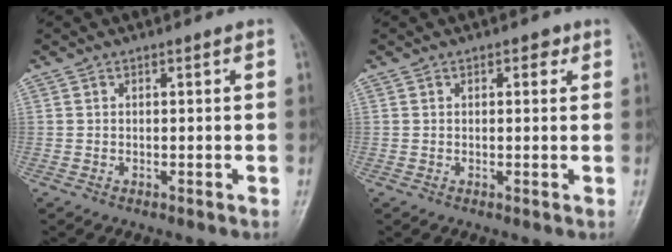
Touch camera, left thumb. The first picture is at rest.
{"total": 1.7, "force": [0.8, 1.0, 1.1], "torque": [-0.003, 0.000, 0.008]}